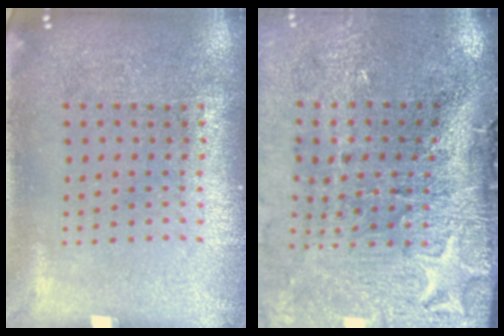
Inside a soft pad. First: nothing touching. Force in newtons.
{"total": 5.0, "press": 3.9, "slide": 3.1}